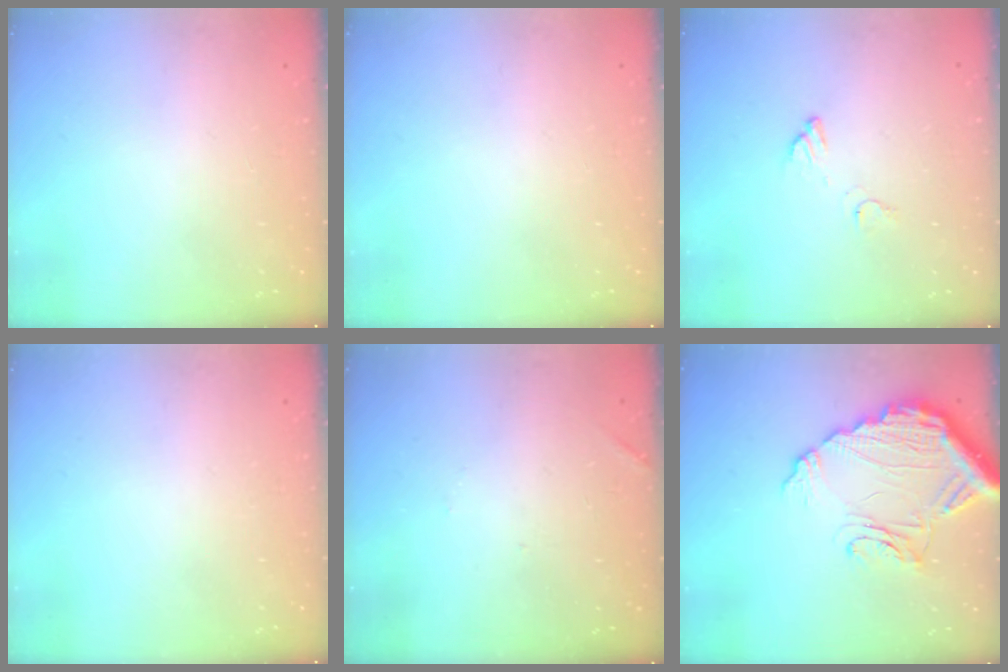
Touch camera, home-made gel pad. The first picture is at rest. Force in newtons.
{"total": 0.0}
{"total": 4.1, "press": 4.1, "slide": 0.2}
{"total": 0.0}
{"total": 5.7, "press": 5.7, "slide": 0.1}
{"total": 14.9, "press": 14.9, "slide": 1.4}